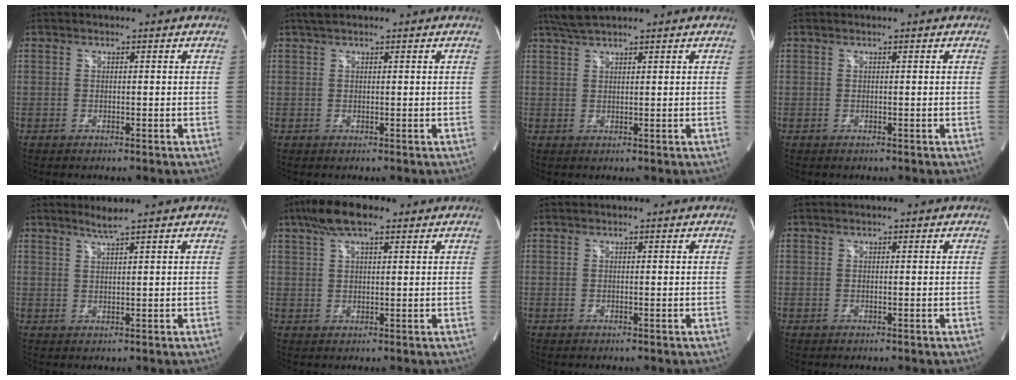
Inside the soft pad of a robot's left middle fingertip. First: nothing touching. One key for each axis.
{"total": 1.6, "fx": 1.3, "fy": 0.2, "fz": 0.9, "tx": -0.023, "ty": 0.018, "tz": 0.025}
{"total": 3.6, "fx": 3.1, "fy": 0.1, "fz": 1.7, "tx": -0.040, "ty": 0.015, "tz": 0.063}
{"total": 0.0}
{"total": 2.0, "fx": 1.6, "fy": -0.9, "fz": 0.9, "tx": -0.022, "ty": -0.007, "tz": 0.033}
{"total": 7.1, "fx": 4.6, "fy": 2.0, "fz": 5.1, "tx": -0.106, "ty": 0.023, "tz": 0.080}
{"total": 0.0}
{"total": 0.0}